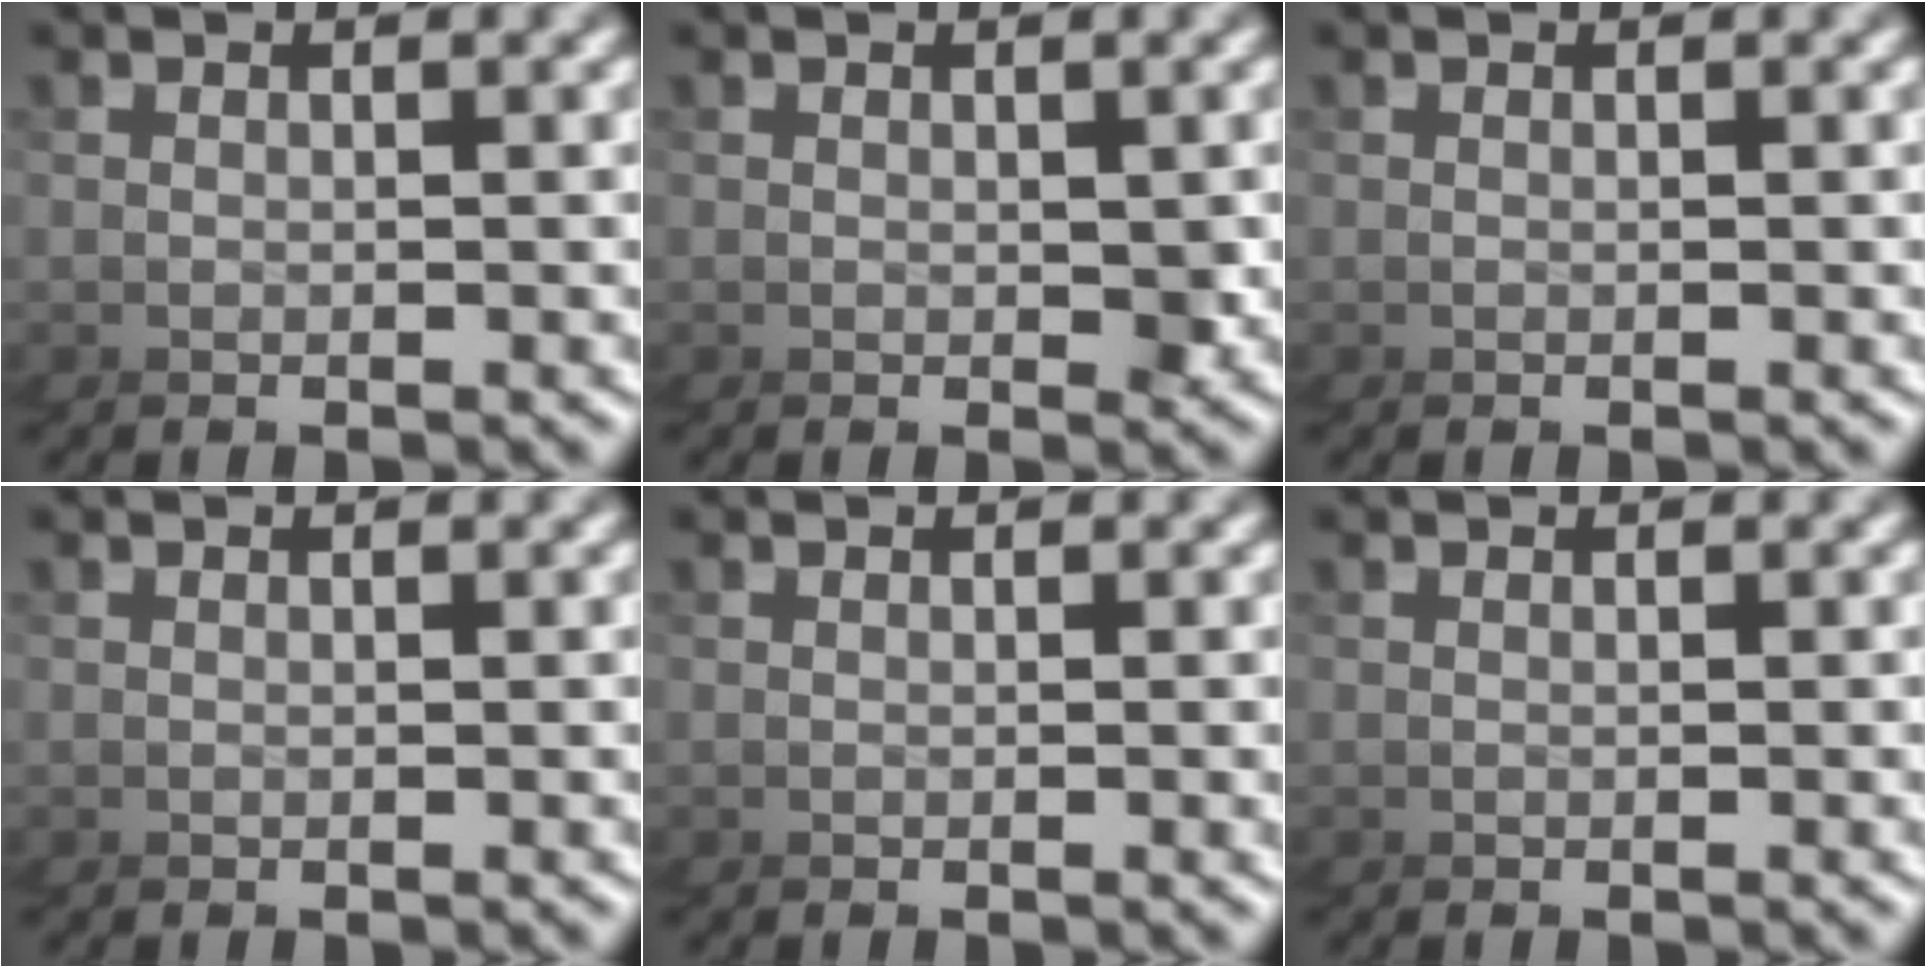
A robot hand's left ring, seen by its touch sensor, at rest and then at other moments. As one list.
[{"total": 0.8, "force": [0.6, 0.0, -0.5], "torque": [0.005, 0.005, 0.006]}, {"total": 0.0}, {"total": 0.0}, {"total": 0.7, "force": [0.2, -0.7, -0.2], "torque": [0.001, 0.006, 0.000]}, {"total": 0.0}]